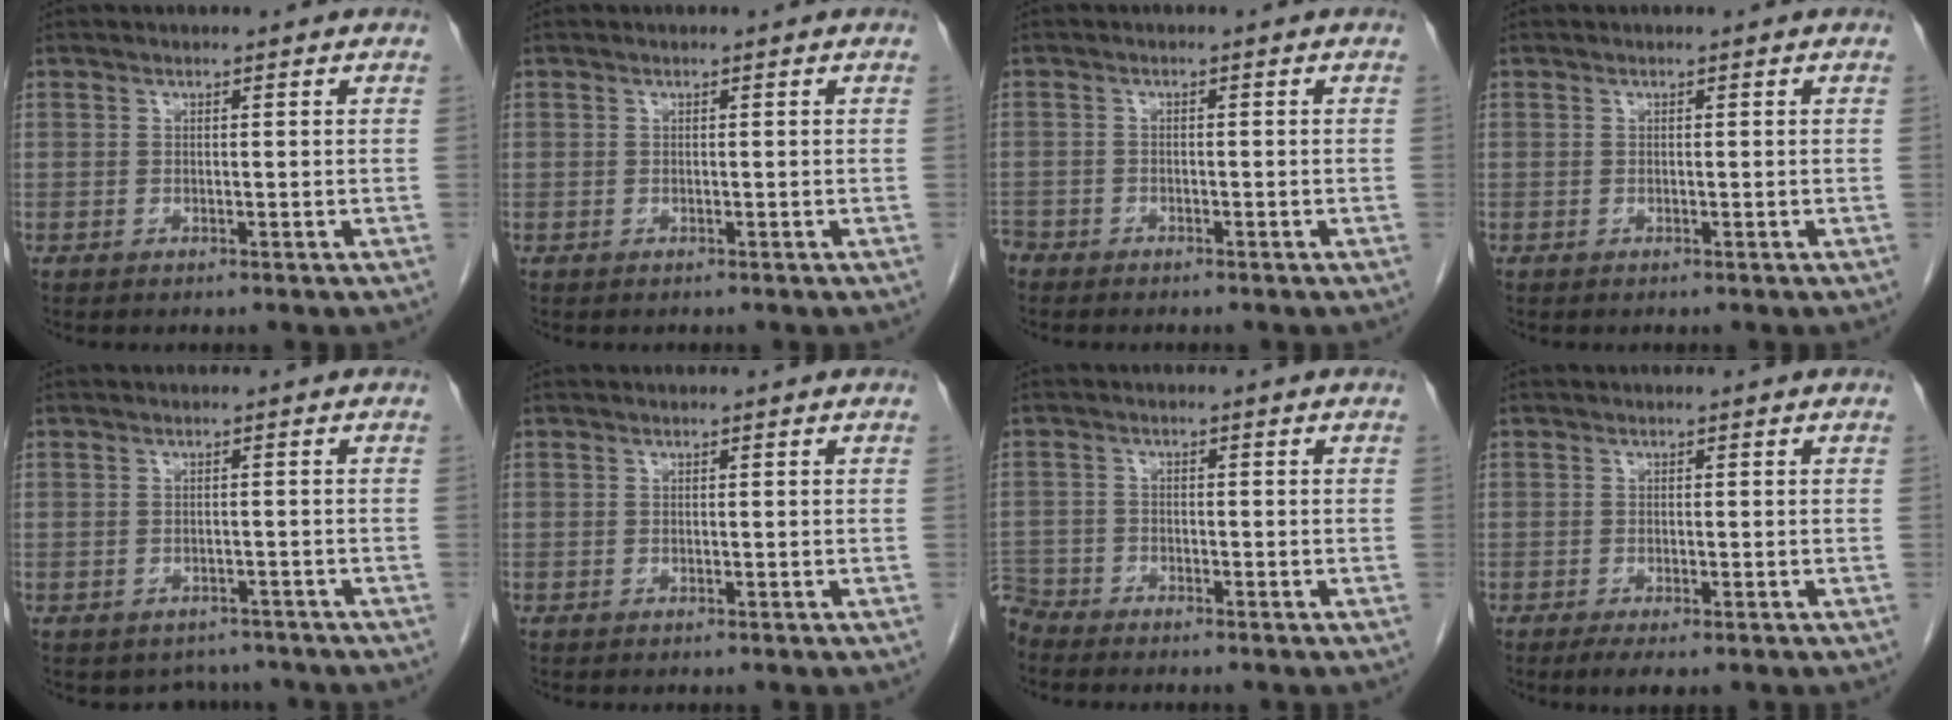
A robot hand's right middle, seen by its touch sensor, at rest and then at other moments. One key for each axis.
{"total": 0.0}
{"total": 3.1, "fx": -2.7, "fy": 1.3, "fz": 0.6, "tx": -0.011, "ty": -0.001, "tz": -0.047}
{"total": 0.0}
{"total": 3.9, "fx": -3.3, "fy": 2.1, "fz": 0.1, "tx": 0.004, "ty": 0.010, "tz": -0.042}
{"total": 0.0}
{"total": 3.7, "fx": -3.6, "fy": 0.7, "fz": -0.3, "tx": 0.011, "ty": -0.010, "tz": -0.071}
{"total": 2.8, "fx": -1.8, "fy": 0.7, "fz": 2.0, "tx": -0.031, "ty": -0.006, "tz": -0.026}